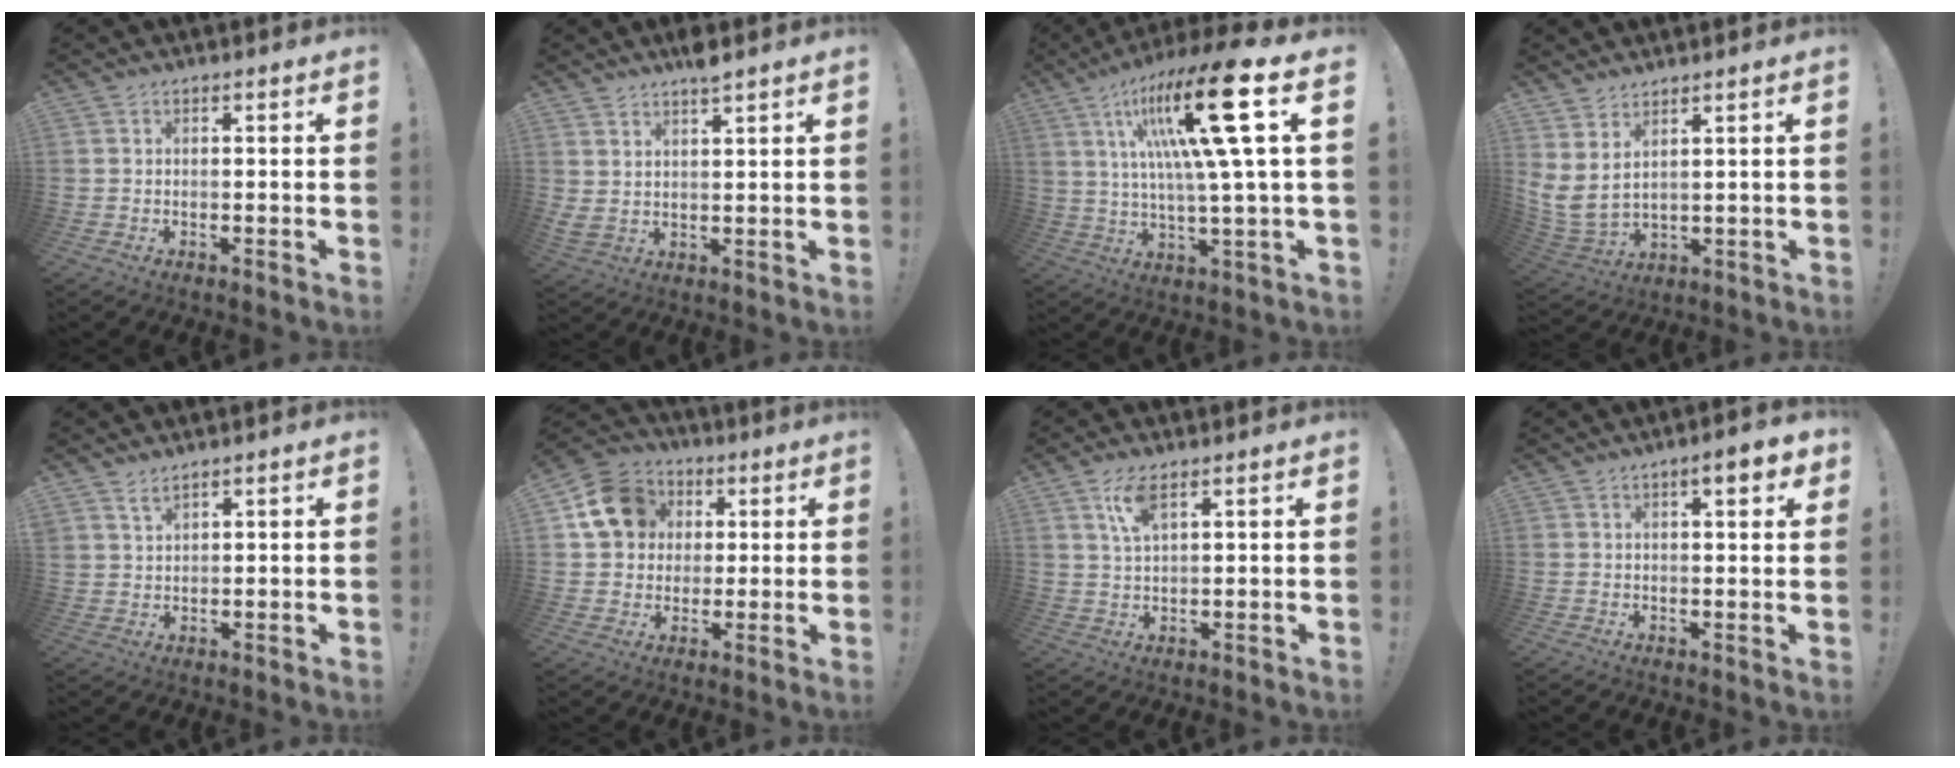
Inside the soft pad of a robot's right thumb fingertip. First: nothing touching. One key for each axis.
{"total": 4.8, "fx": 4.1, "fy": 0.6, "fz": 2.4, "tx": -0.039, "ty": -0.024, "tz": 0.072}
{"total": 21.0, "fx": 6.7, "fy": 2.0, "fz": 19.8, "tx": -0.352, "ty": -0.032, "tz": 0.085}
{"total": 5.4, "fx": 3.5, "fy": 1.4, "fz": 3.9, "tx": -0.079, "ty": -0.041, "tz": 0.067}
{"total": 2.9, "fx": 2.5, "fy": 0.8, "fz": 1.2, "tx": -0.015, "ty": -0.020, "tz": 0.046}
{"total": 14.9, "fx": 4.2, "fy": 12.6, "fz": 6.7, "tx": -0.088, "ty": -0.001, "tz": 0.088}
{"total": 6.2, "fx": 3.4, "fy": 2.1, "fz": 4.8, "tx": -0.087, "ty": -0.006, "tz": 0.058}
{"total": 5.6, "fx": 2.8, "fy": 1.3, "fz": 4.7, "tx": -0.052, "ty": -0.014, "tz": 0.038}